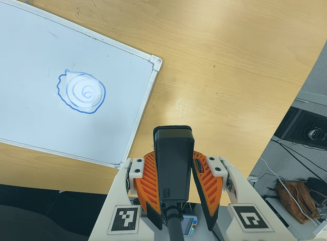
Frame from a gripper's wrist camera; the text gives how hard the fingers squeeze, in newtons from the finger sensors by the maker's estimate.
{"total": 7.7, "left": 6.3, "right": 9.2}